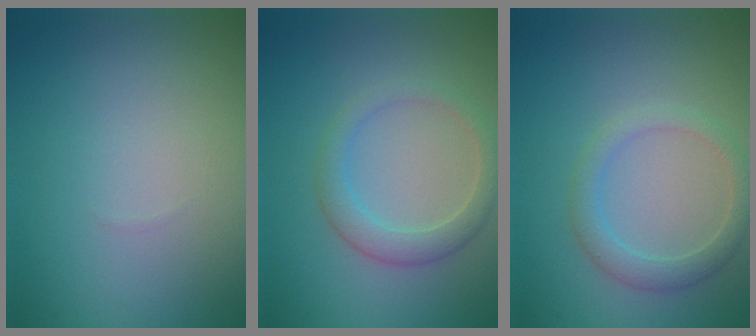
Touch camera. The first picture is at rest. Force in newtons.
{"total": 2.7, "press": 2.7, "slide": 0.1}
{"total": 2.3, "press": 2.3, "slide": 0.1}